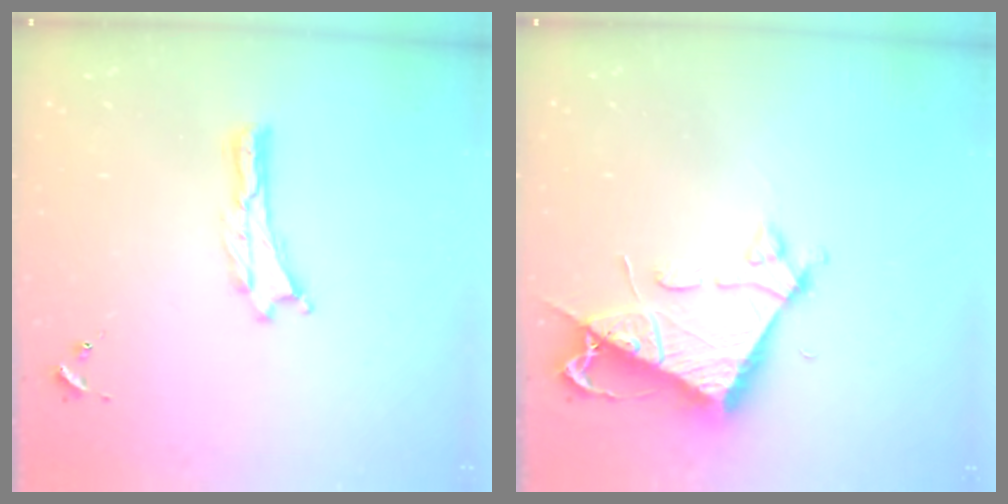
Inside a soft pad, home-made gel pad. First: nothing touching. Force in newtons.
{"total": 7.1, "press": 7.1, "slide": 0.8}